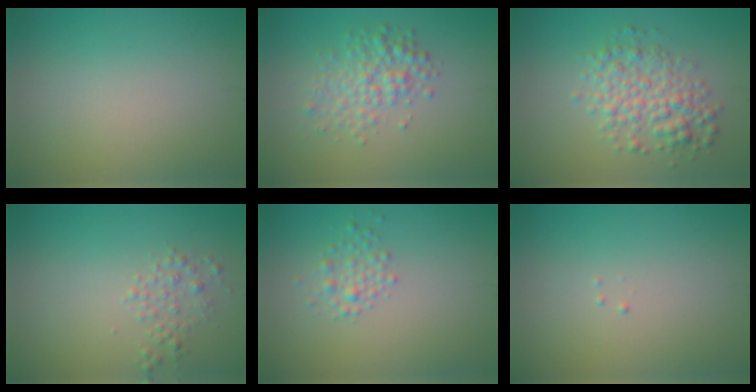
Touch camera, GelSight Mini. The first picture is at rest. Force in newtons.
{"total": 3.2, "press": 3.2, "slide": 0.0}
{"total": 4.2, "press": 4.2, "slide": 0.1}
{"total": 1.5, "press": 1.5, "slide": 0.0}
{"total": 1.7, "press": 1.7, "slide": 0.0}
{"total": 0.0}